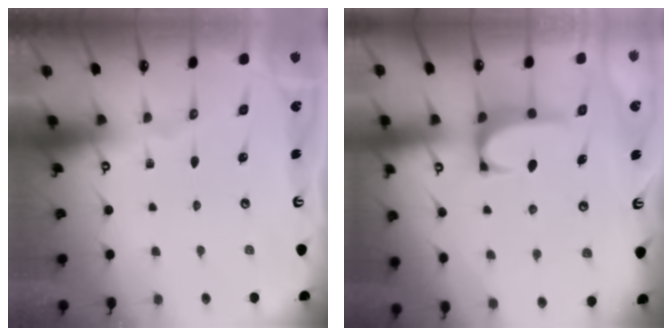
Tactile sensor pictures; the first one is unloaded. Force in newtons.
{"total": 1.3, "press": 1.2, "slide": 0.5}